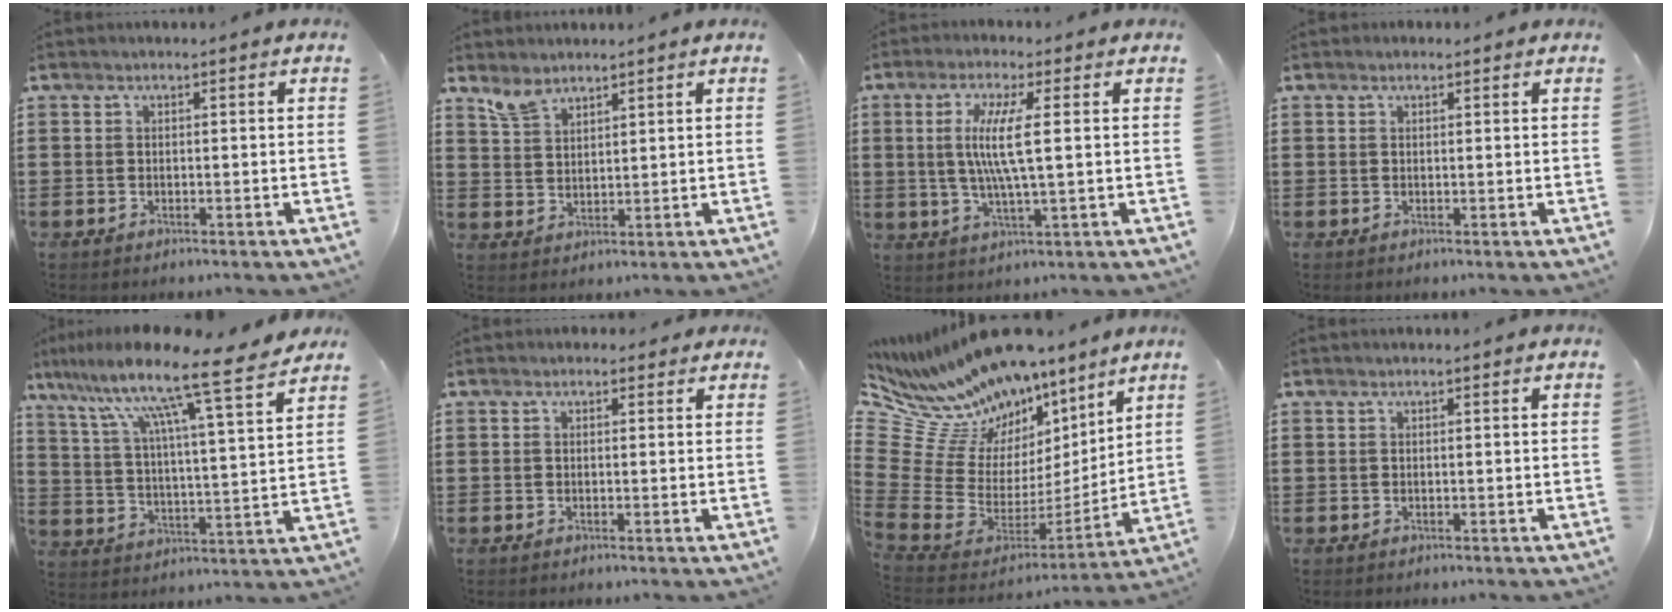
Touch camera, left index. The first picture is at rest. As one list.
[{"total": 4.0, "force": [3.4, 1.6, 1.3], "torque": [-0.034, -0.002, 0.066]}, {"total": 7.8, "force": [1.2, 0.8, 7.6], "torque": [-0.160, -0.008, 0.013]}, {"total": 0.6, "force": [0.4, 0.3, 0.3], "torque": [-0.007, 0.002, 0.008]}, {"total": 12.2, "force": [9.9, -0.3, 7.1], "torque": [-0.158, -0.068, 0.151]}, {"total": 0.9, "force": [0.2, 0.8, 0.3], "torque": [-0.001, 0.005, 0.001]}, {"total": 13.1, "force": [10.8, 6.0, 4.3], "torque": [-0.155, -0.095, 0.195]}, {"total": 0.0}]